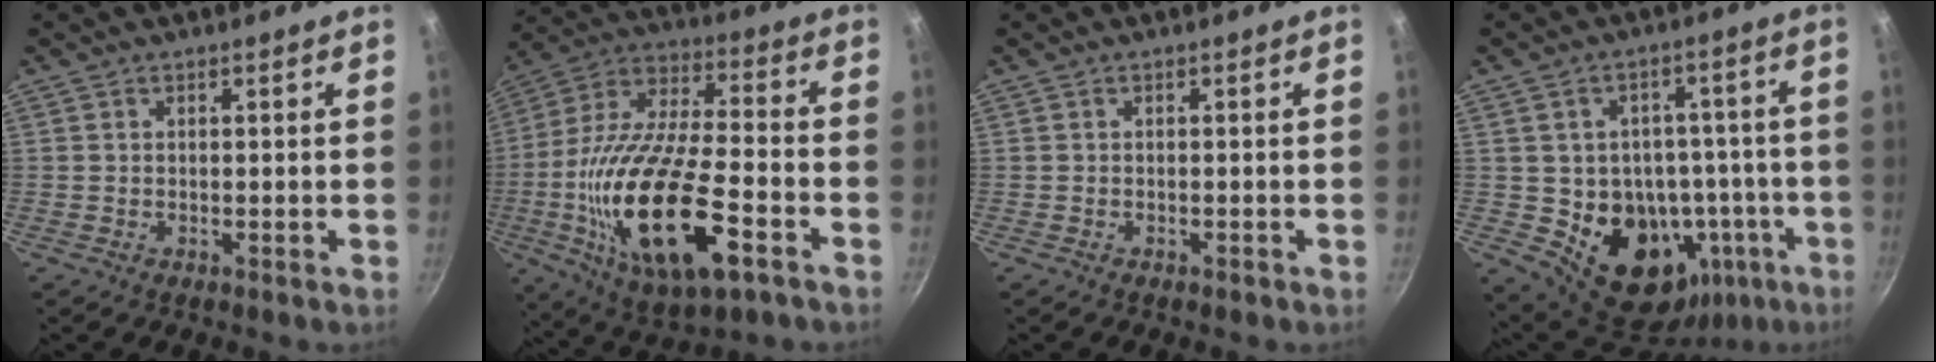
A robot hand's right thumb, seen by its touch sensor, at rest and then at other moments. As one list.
[{"total": 26.3, "force": [-8.3, 10.5, 22.7], "torque": [-0.422, 0.014, -0.148]}, {"total": 0.5, "force": [-0.4, 0.2, 0.2], "torque": [-0.006, 0.003, -0.005]}, {"total": 19.3, "force": [-5.6, 14.7, 11.1], "torque": [-0.109, 0.026, -0.059]}]